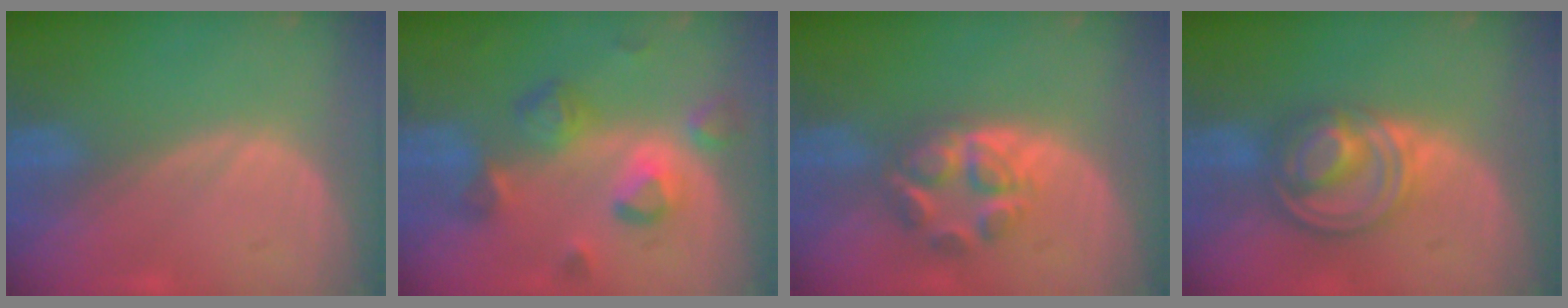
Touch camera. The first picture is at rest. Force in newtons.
{"total": 7.9, "press": 7.7, "slide": 2.0}
{"total": 5.5, "press": 5.2, "slide": 1.7}
{"total": 7.9, "press": 6.8, "slide": 3.9}